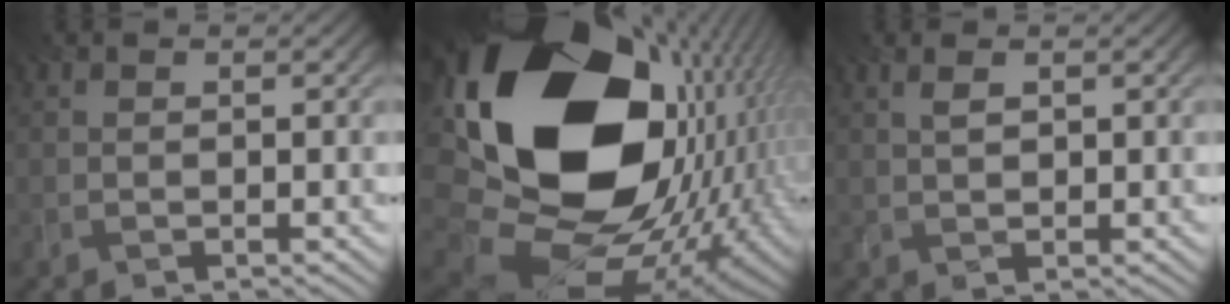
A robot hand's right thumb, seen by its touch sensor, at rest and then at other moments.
{"total": 24.1, "force": [3.5, 16.8, 17.0], "torque": [-0.351, -0.044, 0.077]}
{"total": 1.8, "force": [0.7, 0.9, 1.4], "torque": [-0.033, 0.002, 0.017]}